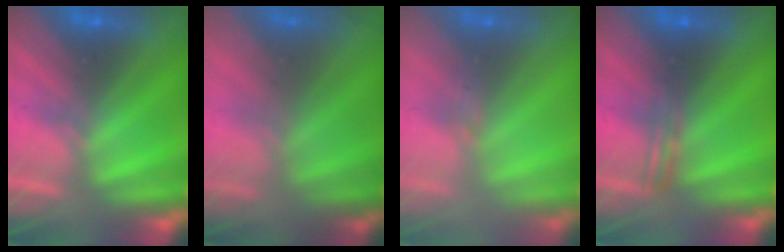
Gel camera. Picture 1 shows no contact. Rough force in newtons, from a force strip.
{"total": 7.7}
{"total": 2.5}
{"total": 2.4}